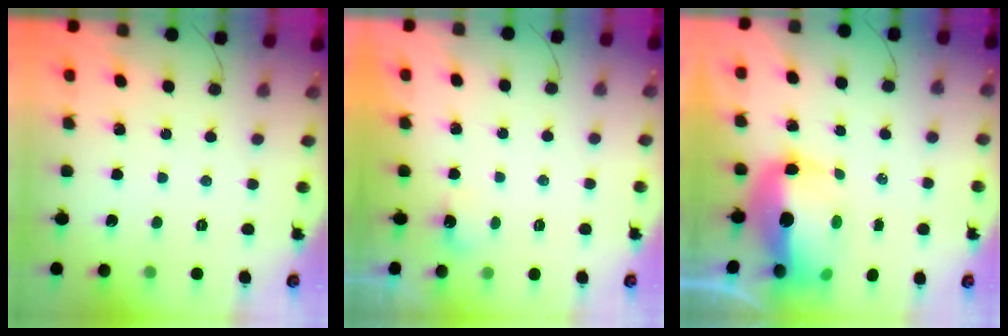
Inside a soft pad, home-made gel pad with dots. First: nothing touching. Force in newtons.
{"total": 2.2, "press": 2.2, "slide": 0.5}
{"total": 14.3, "press": 14.0, "slide": 2.9}